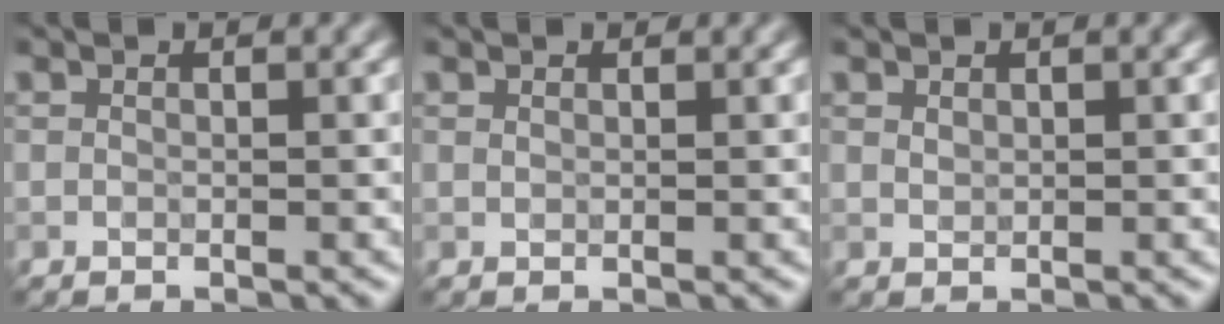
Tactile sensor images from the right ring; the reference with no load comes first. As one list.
[{"total": 0.7, "force": [0.6, 0.3, 0.2], "torque": [-0.006, -0.001, 0.010]}, {"total": 0.6, "force": [0.4, 0.4, 0.3], "torque": [-0.008, -0.001, 0.011]}]